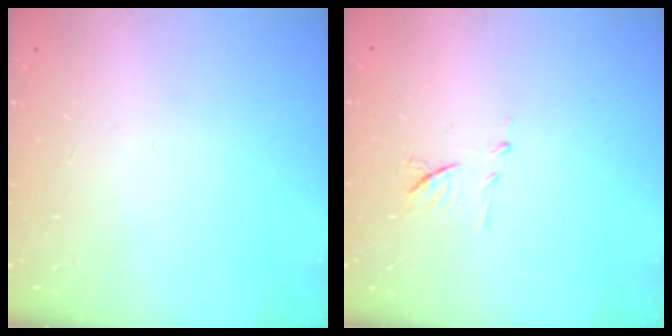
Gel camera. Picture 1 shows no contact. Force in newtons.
{"total": 7.0, "press": 7.0, "slide": 0.6}